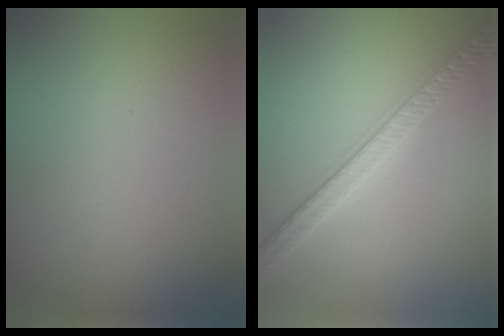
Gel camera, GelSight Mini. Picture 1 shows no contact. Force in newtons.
{"total": 3.4, "press": 3.4, "slide": 0.6}